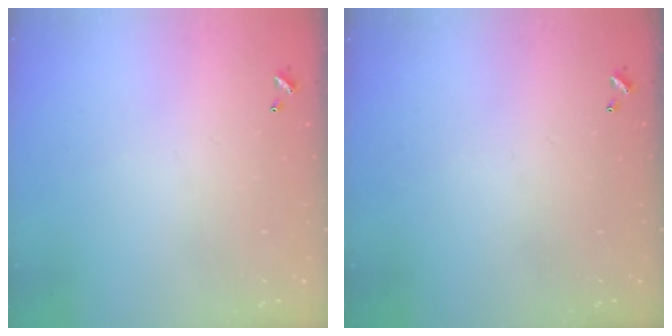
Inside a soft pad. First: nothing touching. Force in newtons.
{"total": 0.0}